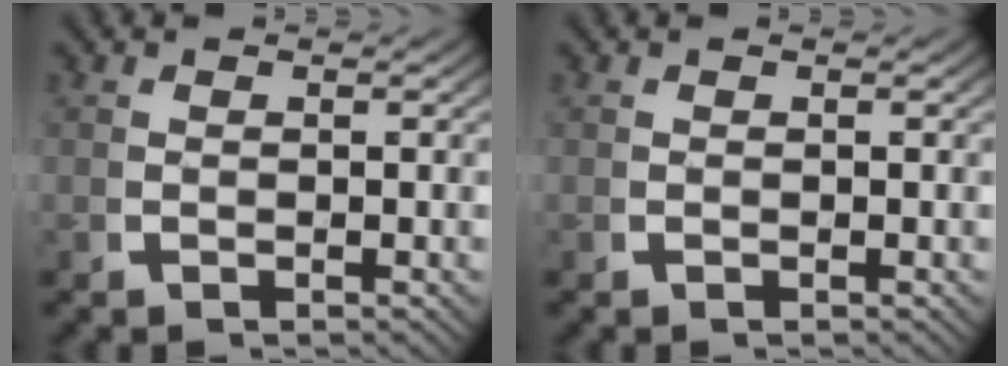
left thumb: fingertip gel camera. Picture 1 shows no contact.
{"total": 0.0}